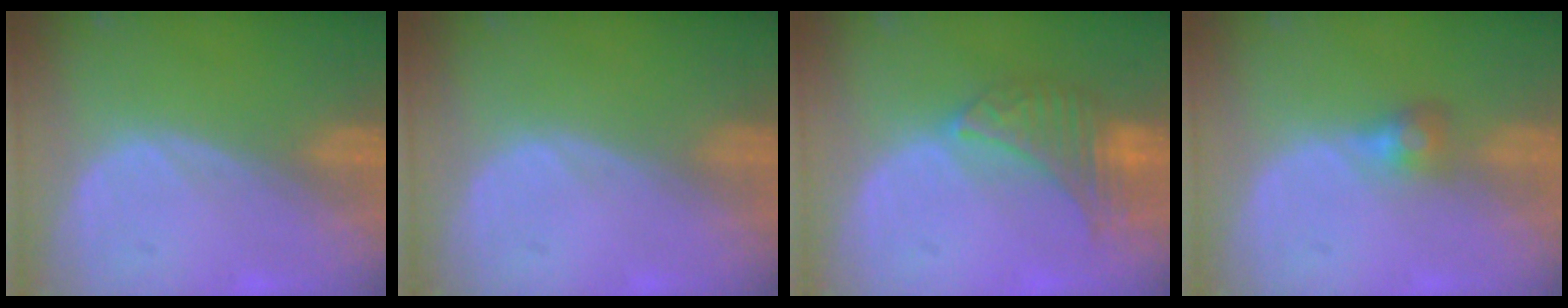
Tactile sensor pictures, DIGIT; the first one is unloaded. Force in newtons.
{"total": 0.0}
{"total": 6.7, "press": 6.6, "slide": 0.8}
{"total": 2.8, "press": 2.7, "slide": 0.9}